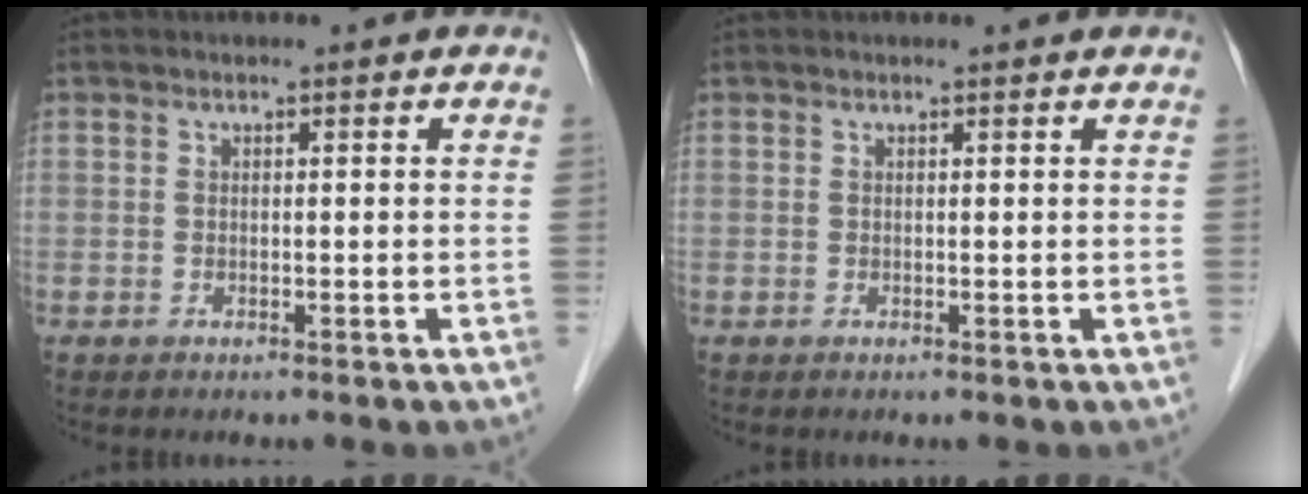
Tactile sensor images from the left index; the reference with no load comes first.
{"total": 1.2, "force": [1.2, 0.1, 0.2], "torque": [-0.013, 0.005, 0.009]}